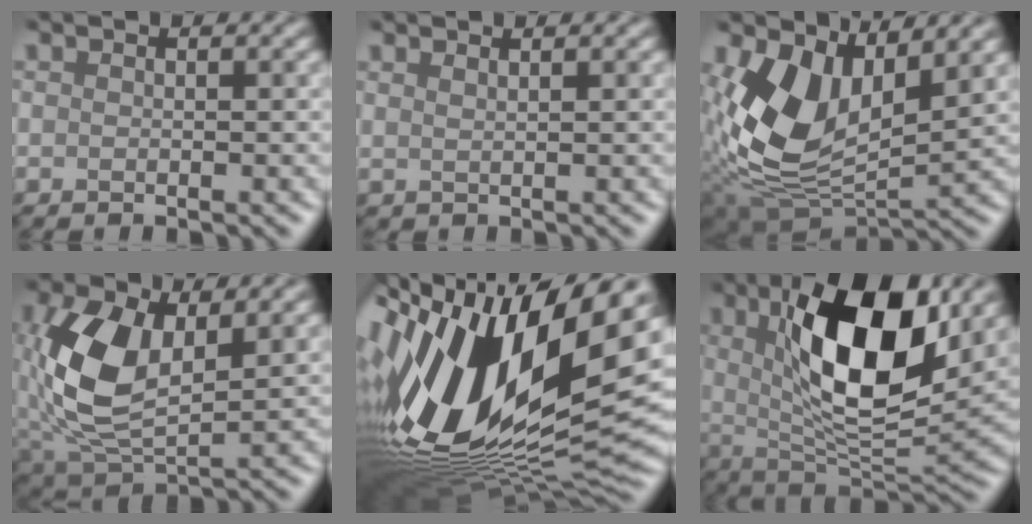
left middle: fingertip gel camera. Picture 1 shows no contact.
{"total": 1.1, "force": [1.1, 0.2, 0.4], "torque": [-0.004, 0.001, 0.002]}
{"total": 9.2, "force": [2.1, 5.5, 7.0], "torque": [-0.163, -0.021, 0.039]}
{"total": 8.2, "force": [1.1, 4.7, 6.6], "torque": [-0.171, -0.001, 0.021]}
{"total": 19.4, "force": [1.0, 8.6, 17.4], "torque": [-0.366, -0.032, 0.016]}
{"total": 11.2, "force": [3.5, 4.0, 9.9], "torque": [-0.173, -0.006, 0.058]}